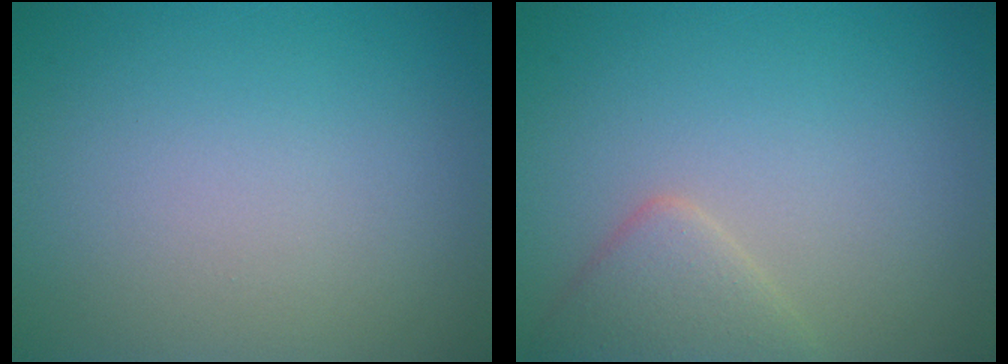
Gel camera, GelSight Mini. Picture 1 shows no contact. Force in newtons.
{"total": 2.6, "press": 2.6, "slide": 0.1}